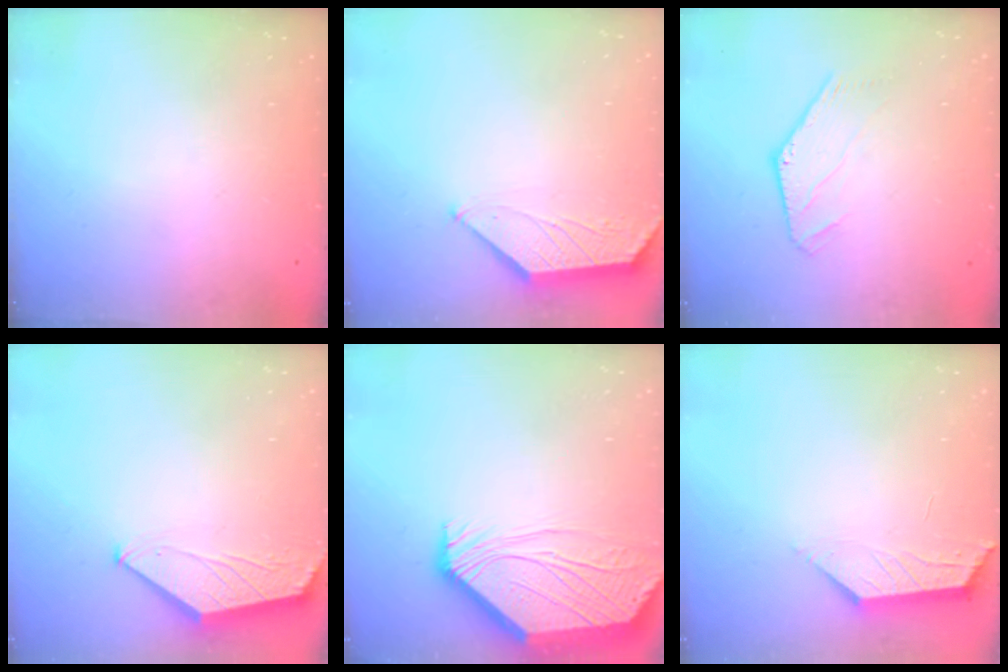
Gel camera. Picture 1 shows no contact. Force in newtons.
{"total": 0.8, "press": 0.7, "slide": 0.1}
{"total": 1.1, "press": 1.1, "slide": 0.0}
{"total": 1.6, "press": 1.5, "slide": 0.4}
{"total": 4.4, "press": 4.3, "slide": 0.6}
{"total": 1.8, "press": 1.7, "slide": 0.3}